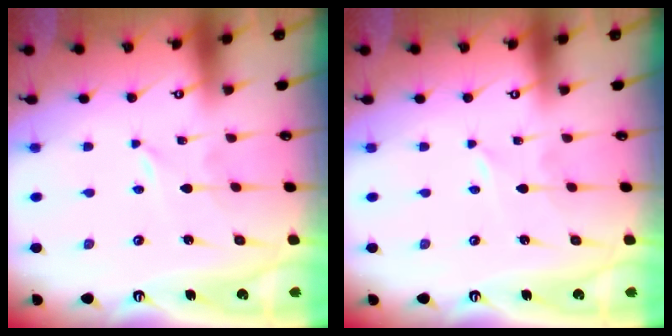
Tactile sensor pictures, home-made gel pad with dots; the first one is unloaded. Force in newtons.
{"total": 0.0}